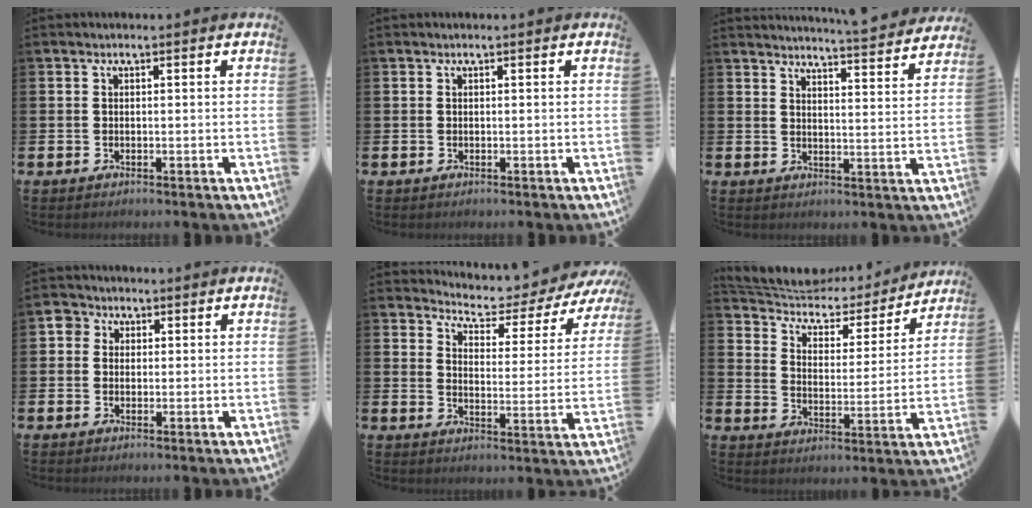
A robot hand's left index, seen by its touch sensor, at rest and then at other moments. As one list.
[{"total": 0.0}, {"total": 4.9, "force": [4.8, -0.6, 0.6], "torque": [-0.016, -0.040, 0.082]}, {"total": 2.5, "force": [1.0, 2.2, 0.3], "torque": [0.000, 0.005, 0.011]}, {"total": 4.5, "force": [4.3, 1.1, 0.7], "torque": [-0.035, -0.044, 0.065]}, {"total": 5.8, "force": [5.2, 2.2, 1.3], "torque": [-0.060, -0.040, 0.086]}]